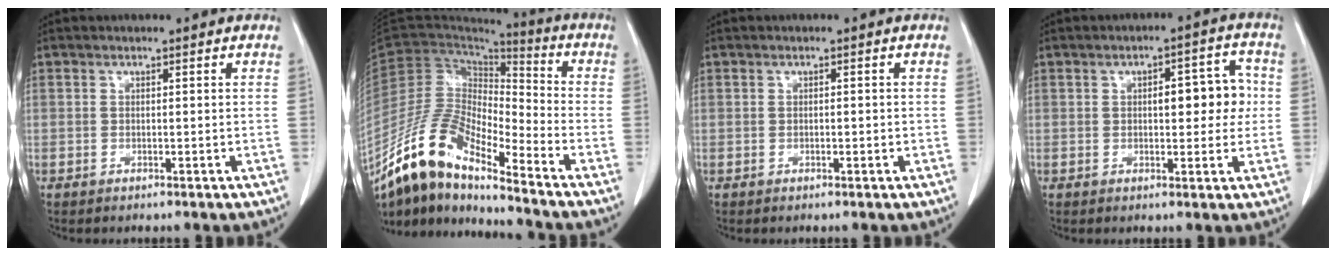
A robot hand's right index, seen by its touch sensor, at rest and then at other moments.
{"total": 15.8, "force": [-12.1, 3.7, 9.5], "torque": [-0.195, 0.019, -0.227]}
{"total": 1.1, "force": [-0.2, 0.6, 0.9], "torque": [-0.021, 0.003, -0.001]}
{"total": 8.1, "force": [0.7, 3.5, 7.3], "torque": [-0.094, 0.029, 0.016]}